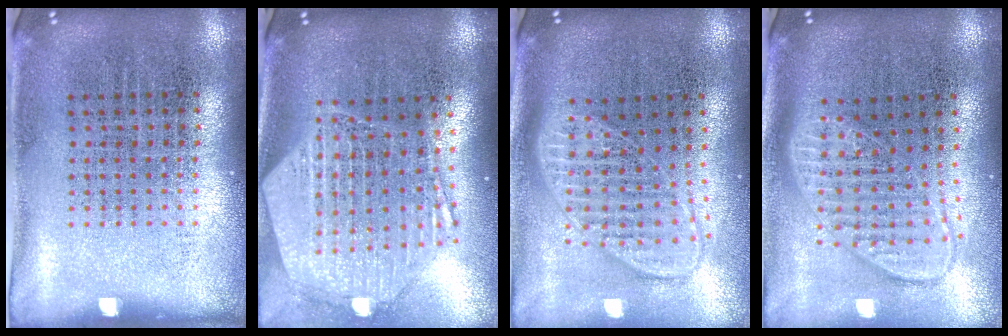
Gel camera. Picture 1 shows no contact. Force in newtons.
{"total": 2.8, "press": 2.3, "slide": 1.7}
{"total": 1.9, "press": 1.5, "slide": 1.1}
{"total": 1.9, "press": 1.5, "slide": 1.1}